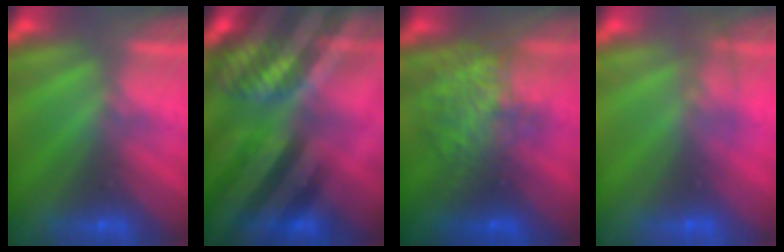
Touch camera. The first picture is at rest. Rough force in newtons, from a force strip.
{"total": 8.0}
{"total": 7.5}
{"total": 1.4}